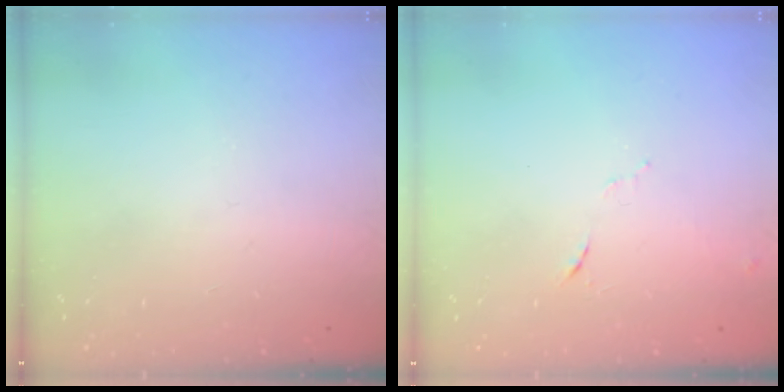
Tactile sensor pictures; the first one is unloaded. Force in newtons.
{"total": 5.2, "press": 5.1, "slide": 0.8}